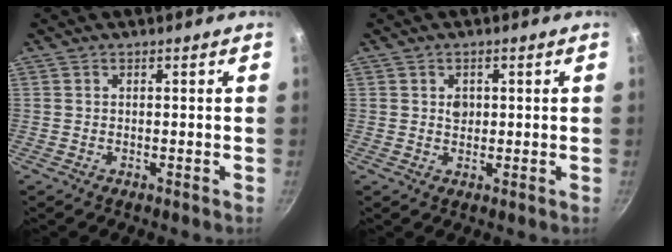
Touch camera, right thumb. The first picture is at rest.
{"total": 2.1, "force": [0.4, 1.8, 1.1], "torque": [-0.004, -0.003, 0.004]}